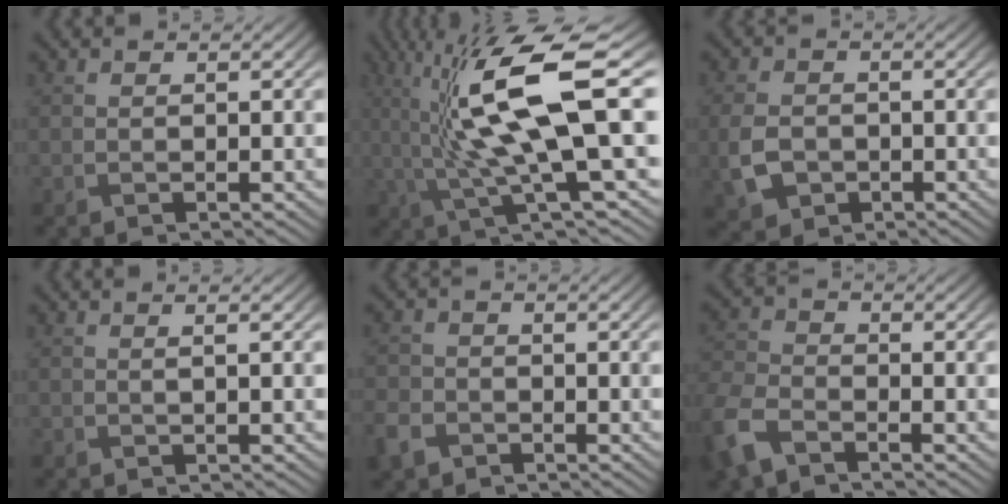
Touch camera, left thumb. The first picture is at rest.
{"total": 13.7, "force": [1.9, 3.1, 13.3], "torque": [-0.259, 0.015, 0.035]}
{"total": 5.2, "force": [-1.5, 4.0, 3.0], "torque": [-0.090, -0.013, -0.028]}
{"total": 0.6, "force": [0.0, 0.0, 0.6], "torque": [-0.013, 0.006, 0.000]}
{"total": 3.6, "force": [-2.3, 2.5, 1.2], "torque": [-0.042, -0.006, -0.053]}
{"total": 6.9, "force": [-4.5, 3.8, 3.6], "torque": [-0.100, -0.012, -0.103]}